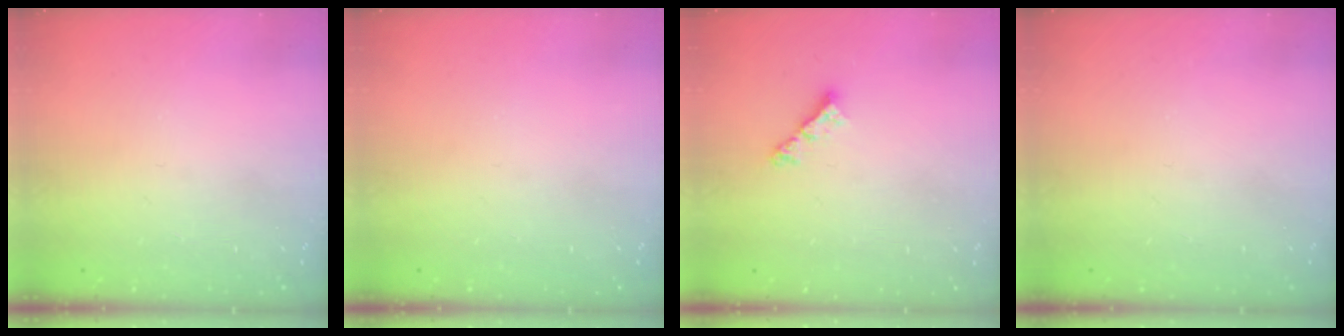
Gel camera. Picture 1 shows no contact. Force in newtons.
{"total": 0.0}
{"total": 4.2, "press": 4.2, "slide": 0.2}
{"total": 0.0}